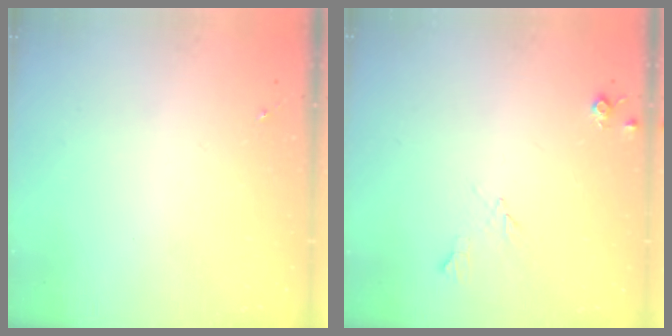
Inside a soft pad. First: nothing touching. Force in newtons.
{"total": 5.8, "press": 5.8, "slide": 0.8}